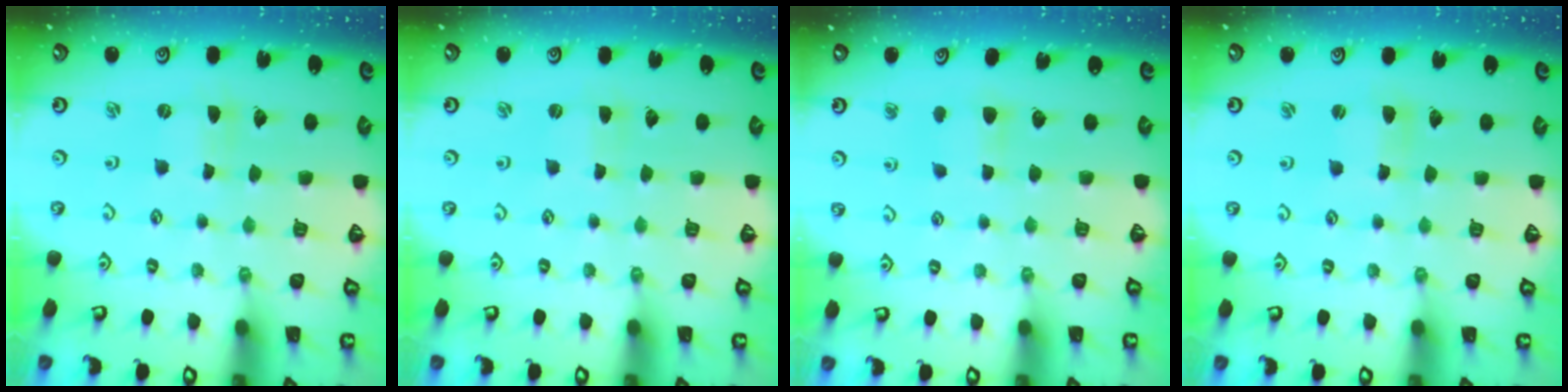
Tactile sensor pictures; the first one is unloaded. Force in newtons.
{"total": 1.9, "press": 1.9, "slide": 0.2}
{"total": 4.6, "press": 4.5, "slide": 0.4}
{"total": 2.1, "press": 2.1, "slide": 0.3}